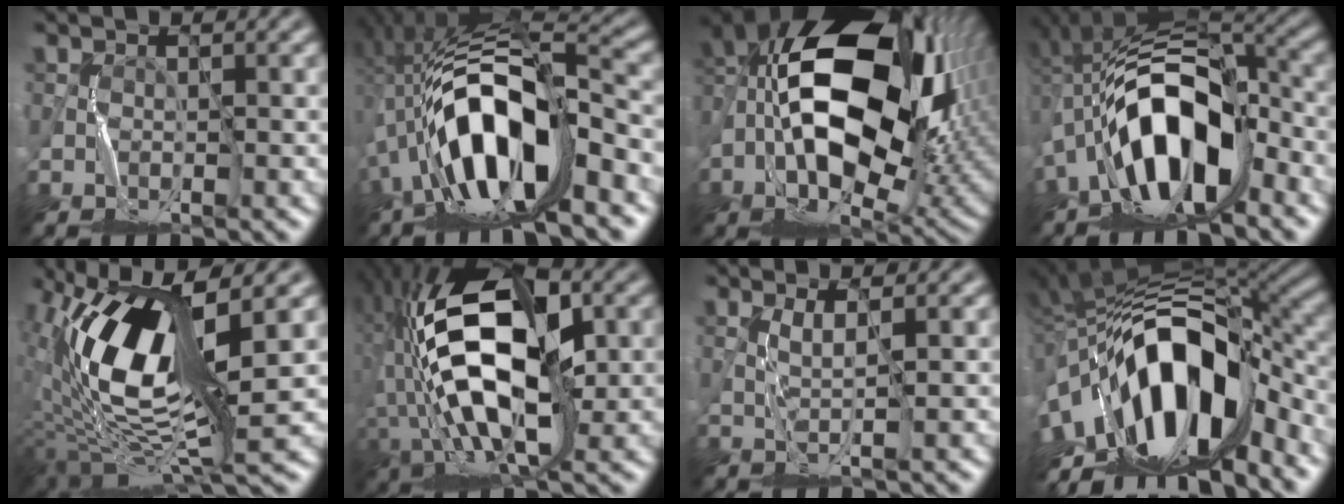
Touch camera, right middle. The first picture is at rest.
{"total": 13.4, "force": [-4.4, 4.4, 11.9], "torque": [-0.220, 0.021, -0.084]}
{"total": 17.4, "force": [-0.3, 9.7, 14.4], "torque": [-0.258, 0.012, -0.019]}
{"total": 11.6, "force": [-4.5, 4.9, 9.5], "torque": [-0.167, 0.023, -0.085]}
{"total": 13.9, "force": [2.6, 5.0, 12.6], "torque": [-0.253, 0.007, 0.048]}
{"total": 15.7, "force": [-0.4, 8.1, 13.4], "torque": [-0.262, 0.012, -0.021]}
{"total": 1.7, "force": [0.9, -0.6, 1.3], "torque": [-0.030, -0.002, 0.022]}
{"total": 14.6, "force": [-4.8, 6.9, 11.9], "torque": [-0.185, 0.011, -0.086]}